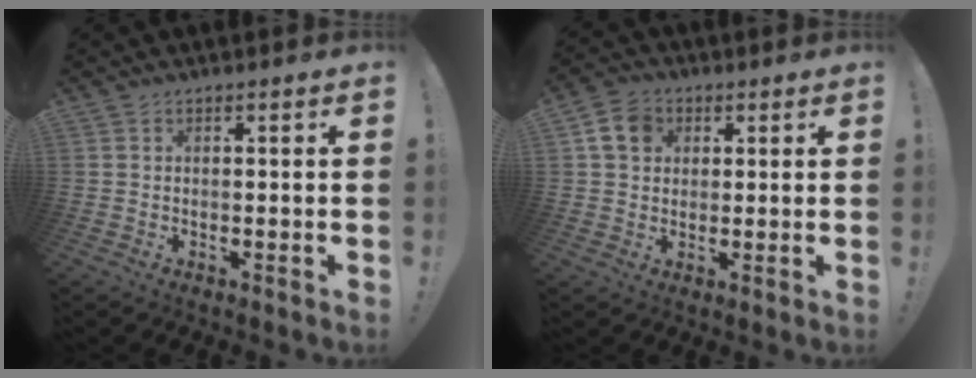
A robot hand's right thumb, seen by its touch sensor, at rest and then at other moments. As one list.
[{"total": 8.3, "force": [2.9, 6.6, 4.1], "torque": [-0.069, 0.006, 0.062]}]